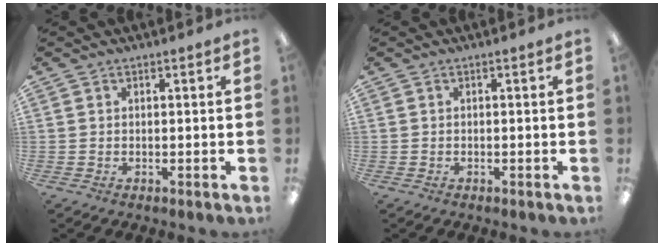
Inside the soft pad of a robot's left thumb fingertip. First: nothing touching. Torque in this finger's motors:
{"motor_torque": [-0.04, 0.06, 0.14, 0.03, 0.00]}